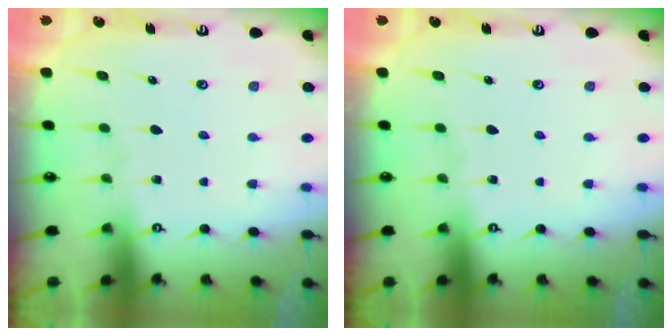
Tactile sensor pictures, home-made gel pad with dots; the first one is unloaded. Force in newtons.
{"total": 0.0}